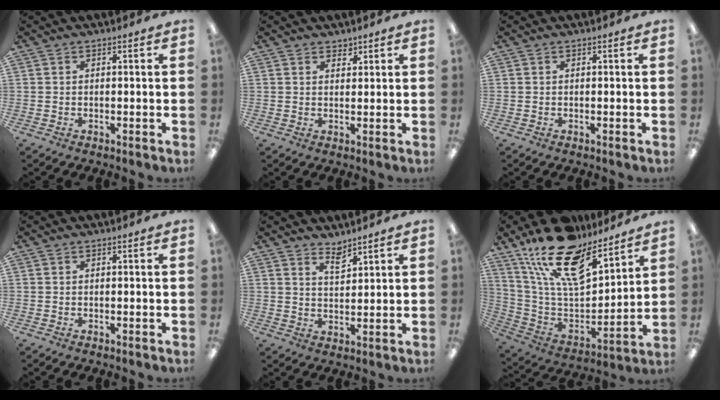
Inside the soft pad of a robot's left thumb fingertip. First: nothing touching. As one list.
[{"total": 2.1, "force": [1.9, 0.9, 0.2], "torque": [0.012, -0.013, 0.032]}, {"total": 0.0}, {"total": 0.0}, {"total": 4.3, "force": [3.9, 1.3, 1.2], "torque": [-0.007, -0.027, 0.067]}, {"total": 22.3, "force": [16.4, 9.1, 12.0], "torque": [-0.216, -0.106, 0.293]}]